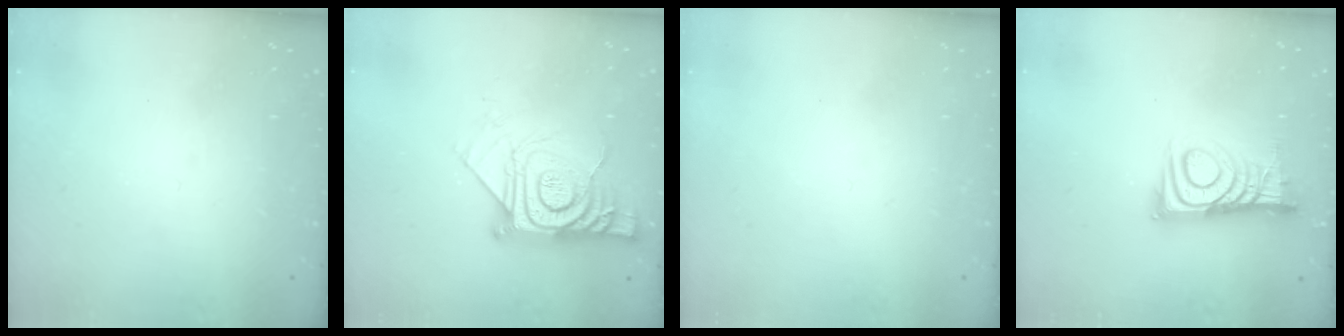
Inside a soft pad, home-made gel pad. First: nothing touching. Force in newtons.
{"total": 15.3, "press": 15.2, "slide": 1.1}
{"total": 1.7, "press": 1.6, "slide": 0.1}
{"total": 12.2, "press": 12.1, "slide": 0.9}